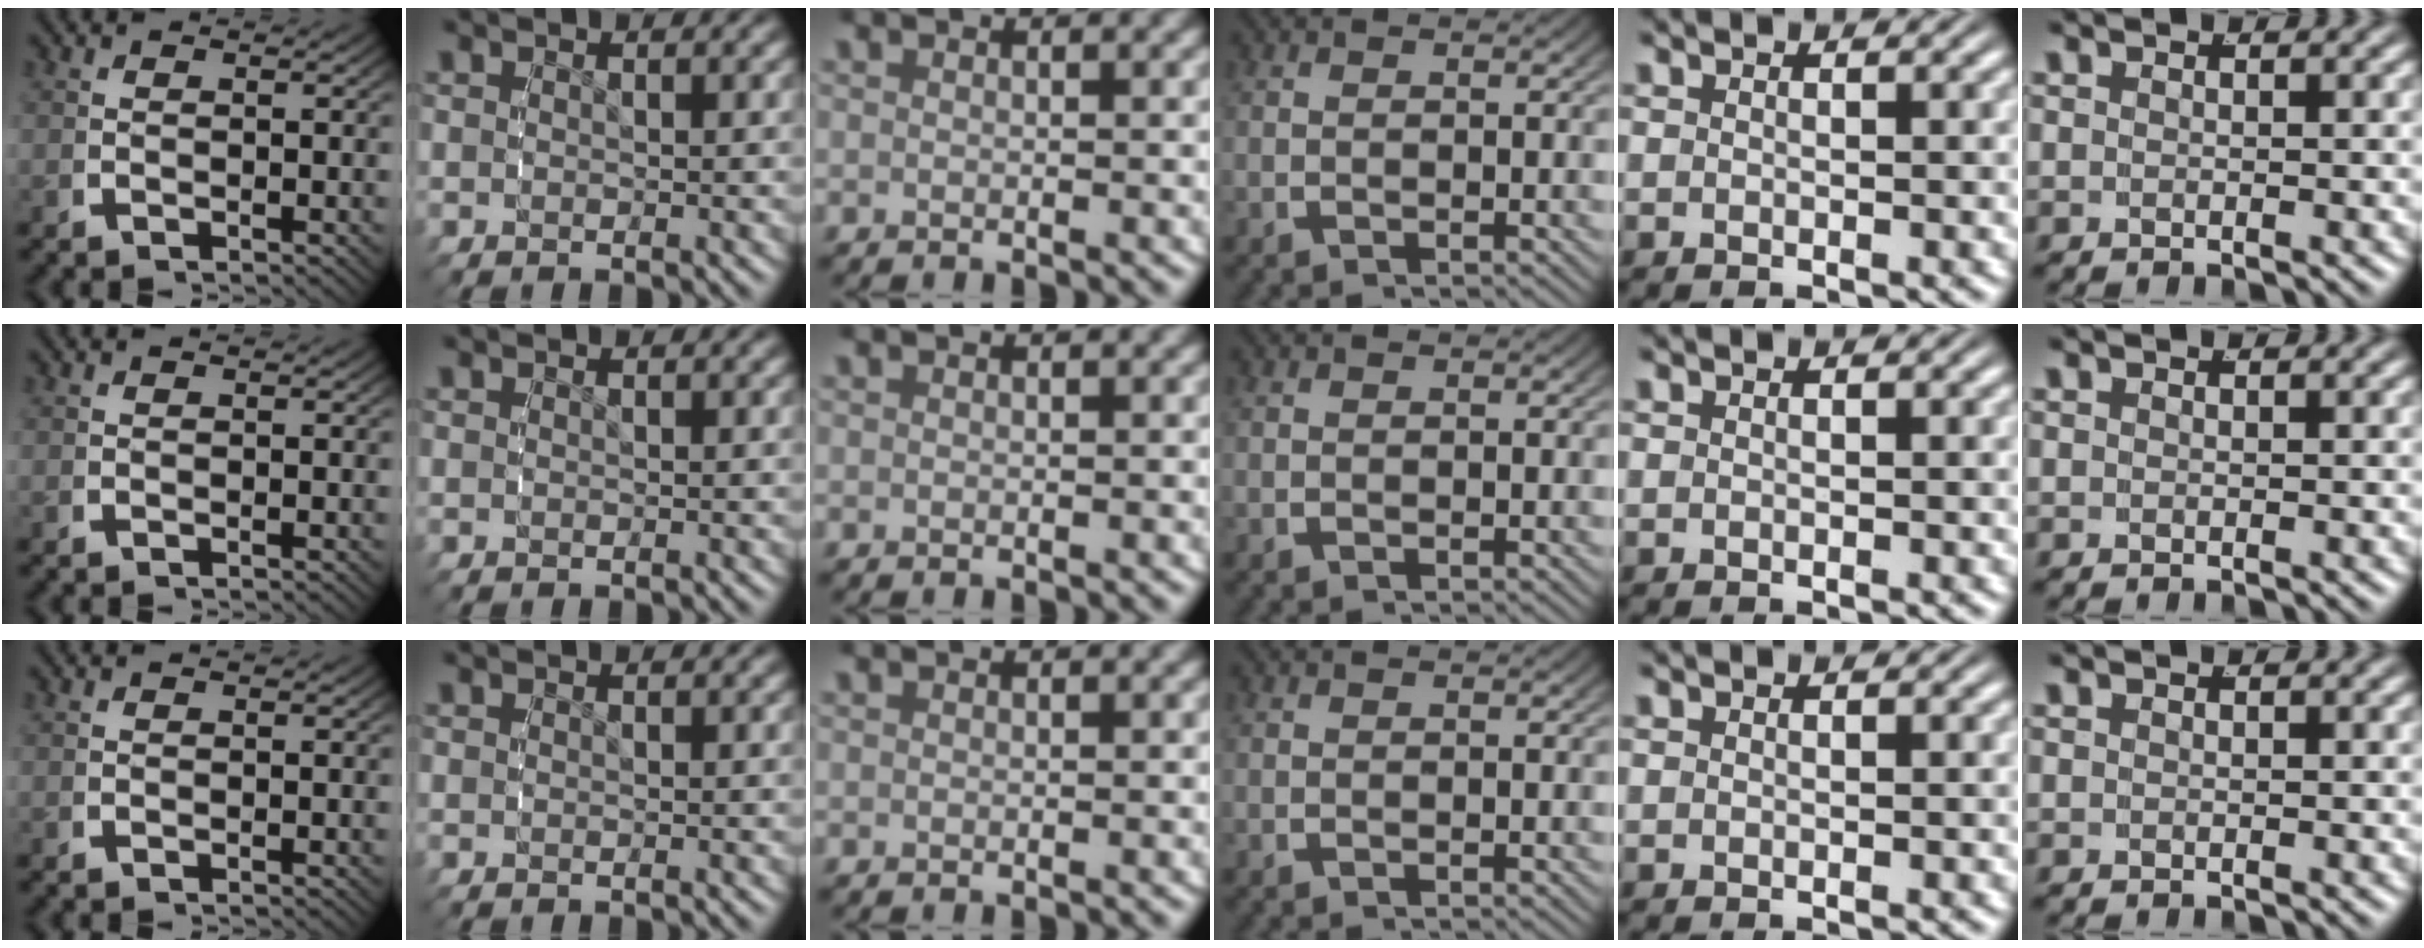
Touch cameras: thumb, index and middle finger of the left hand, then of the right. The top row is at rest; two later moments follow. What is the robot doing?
{"motion": "reach", "object": "backpack"}